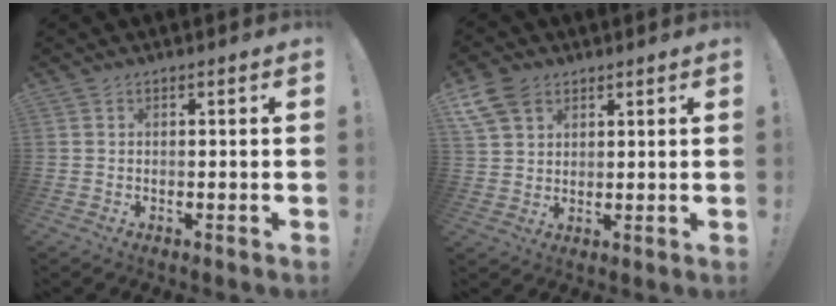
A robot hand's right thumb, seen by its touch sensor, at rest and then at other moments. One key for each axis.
{"total": 9.0, "fx": 5.1, "fy": 6.0, "fz": 4.4, "tx": -0.092, "ty": -0.011, "tz": 0.102}